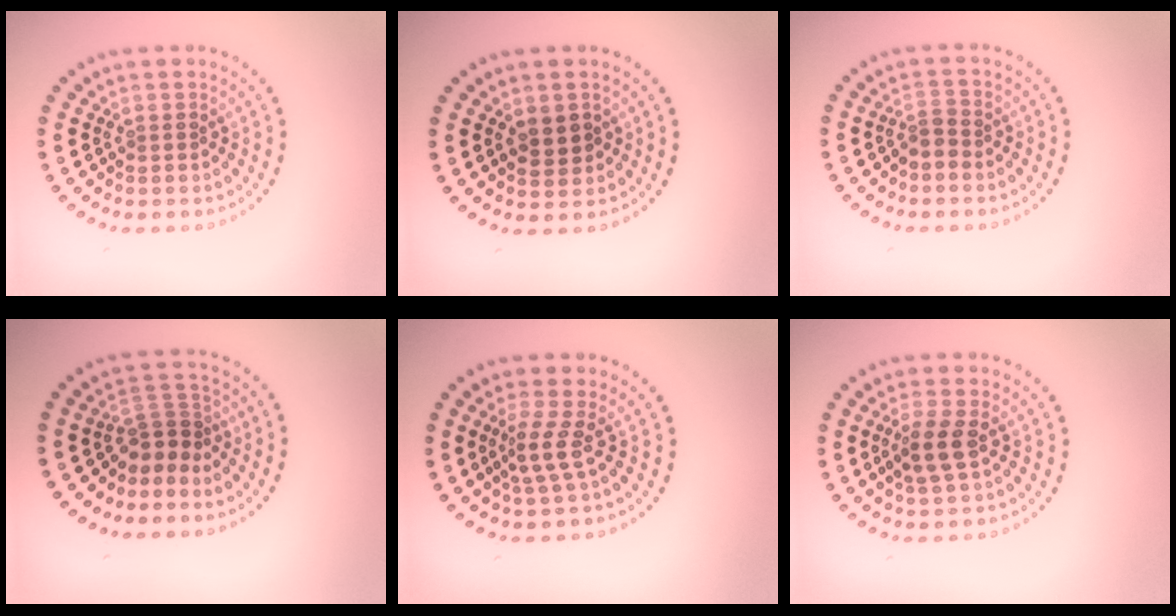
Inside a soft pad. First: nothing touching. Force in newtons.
{"total": 1.3, "press": 1.2, "slide": 0.6}
{"total": 1.5, "press": 0.9, "slide": 1.1}
{"total": 2.8, "press": 1.8, "slide": 2.1}
{"total": 2.4, "press": 1.5, "slide": 1.9}
{"total": 2.4, "press": 2.3, "slide": 0.8}